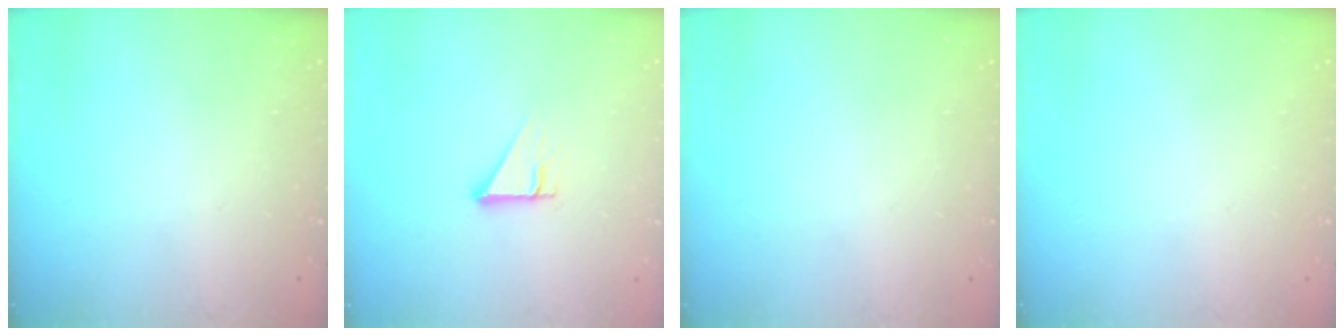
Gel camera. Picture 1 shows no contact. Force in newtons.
{"total": 2.7, "press": 2.7, "slide": 0.0}
{"total": 0.0}
{"total": 0.0}